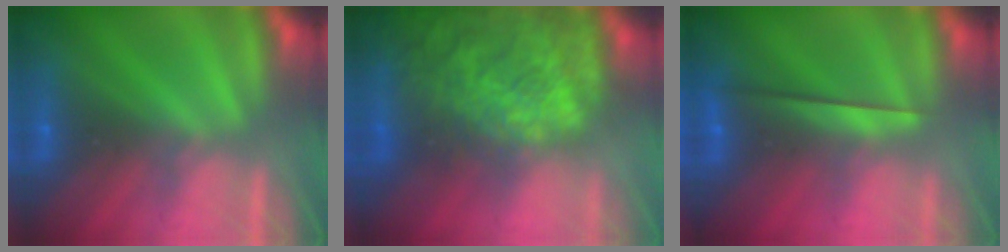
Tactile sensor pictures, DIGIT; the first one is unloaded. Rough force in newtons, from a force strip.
{"total": 9.4}
{"total": 2.3}